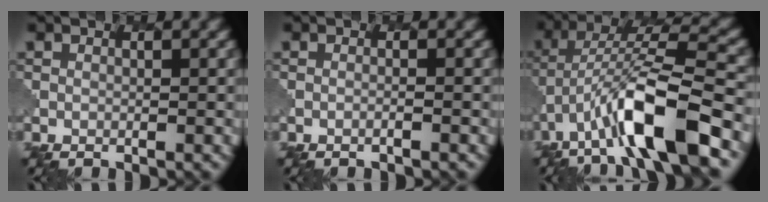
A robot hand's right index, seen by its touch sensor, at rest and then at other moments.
{"total": 0.6, "force": [-0.3, 0.1, 0.5], "torque": [-0.002, -0.001, -0.013]}
{"total": 10.6, "force": [-5.0, 2.9, 8.9], "torque": [-0.166, 0.015, -0.088]}